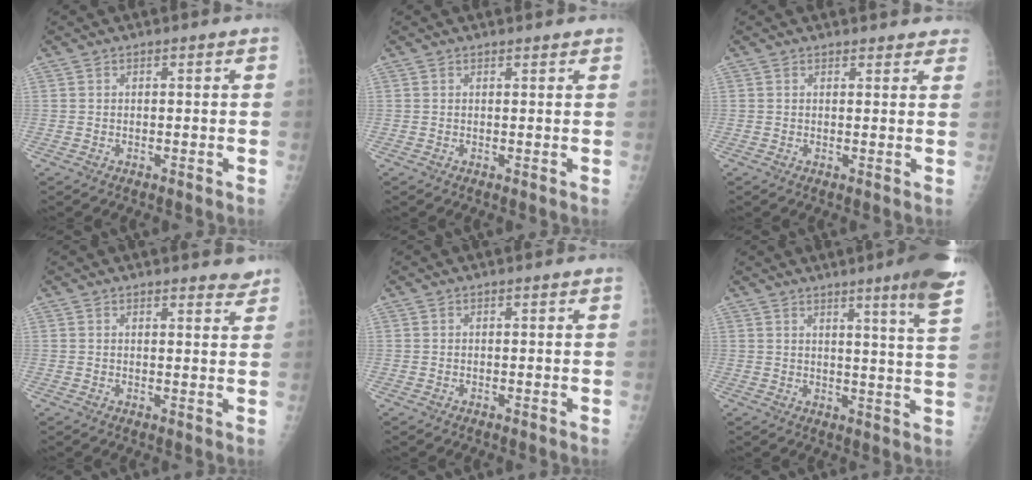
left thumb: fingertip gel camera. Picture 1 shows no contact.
{"total": 1.1, "force": [1.1, 0.2, 0.2], "torque": [-0.001, -0.004, 0.015]}
{"total": 4.3, "force": [4.0, 1.4, 0.6], "torque": [0.020, -0.017, 0.031]}
{"total": 3.4, "force": [3.2, 0.8, 1.0], "torque": [0.000, -0.020, 0.031]}
{"total": 0.0}
{"total": 10.7, "force": [6.7, -0.2, 8.4], "torque": [-0.105, -0.040, 0.078]}